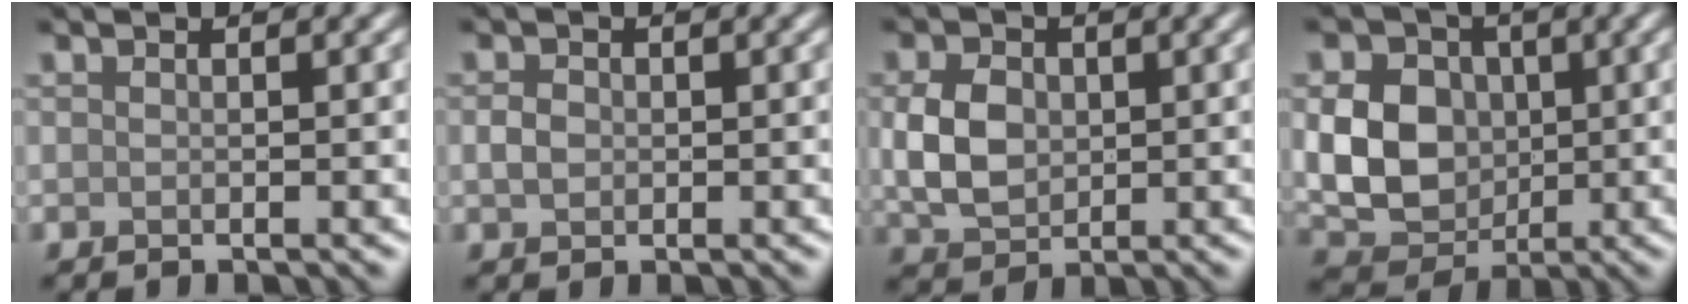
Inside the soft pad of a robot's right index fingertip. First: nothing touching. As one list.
[{"total": 1.4, "force": [0.0, 1.1, 0.8], "torque": [-0.018, 0.001, -0.005]}, {"total": 4.5, "force": [0.2, 3.4, 3.0], "torque": [-0.068, -0.001, 0.005]}, {"total": 6.7, "force": [0.2, 5.4, 4.0], "torque": [-0.080, -0.003, 0.000]}]